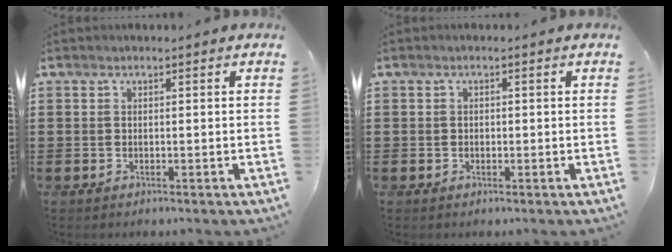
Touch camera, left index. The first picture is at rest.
{"total": 0.6, "force": [-0.1, 0.6, 0.2], "torque": [-0.008, 0.004, -0.002]}